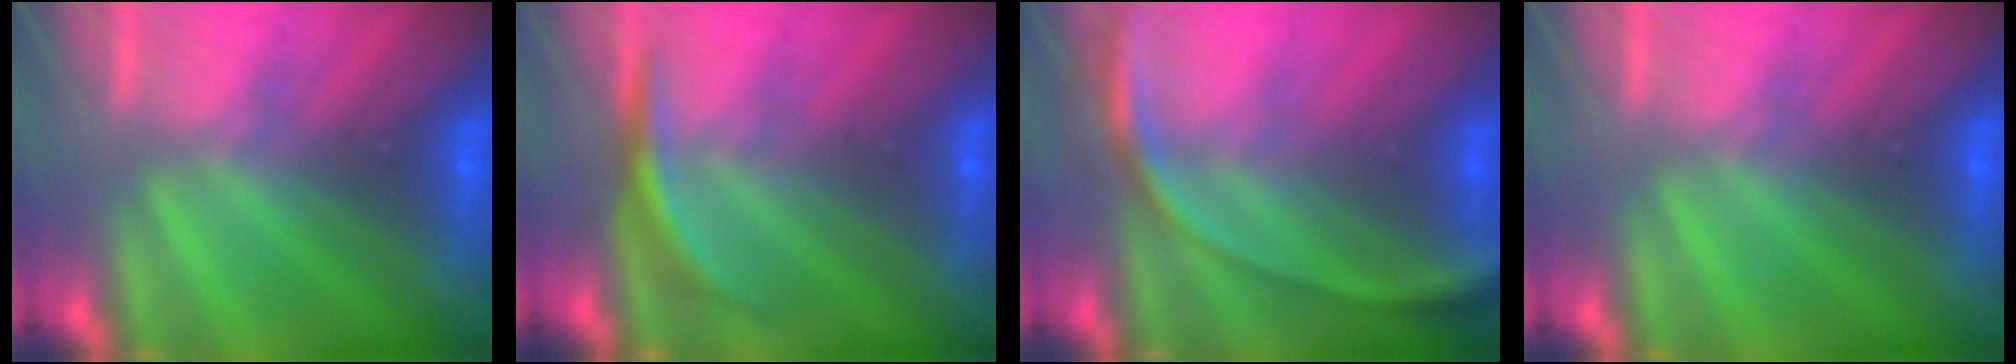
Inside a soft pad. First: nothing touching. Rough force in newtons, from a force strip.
{"total": 3.4}
{"total": 2.7}
{"total": 0.0}